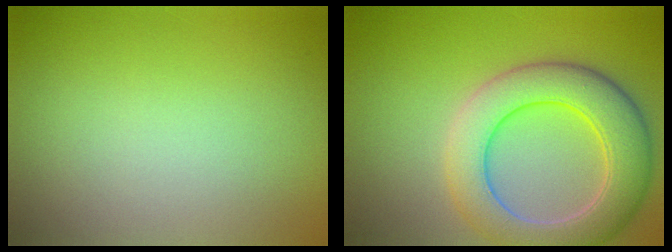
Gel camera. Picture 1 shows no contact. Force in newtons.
{"total": 7.5, "press": 7.5, "slide": 0.4}